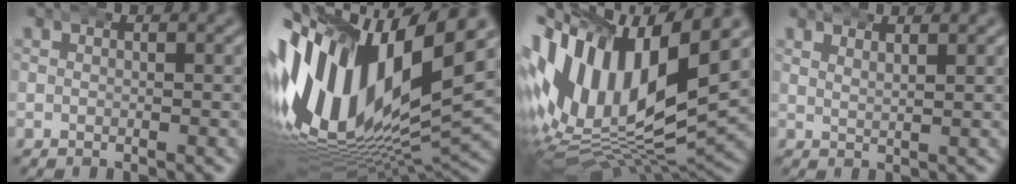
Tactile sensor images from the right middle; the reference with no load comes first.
{"total": 25.1, "force": [0.1, 16.2, 19.1], "torque": [-0.346, -0.029, 0.017]}
{"total": 22.0, "force": [0.2, 15.7, 15.4], "torque": [-0.316, -0.051, 0.016]}
{"total": 1.7, "force": [1.6, -0.7, -0.1], "torque": [0.000, -0.007, 0.035]}